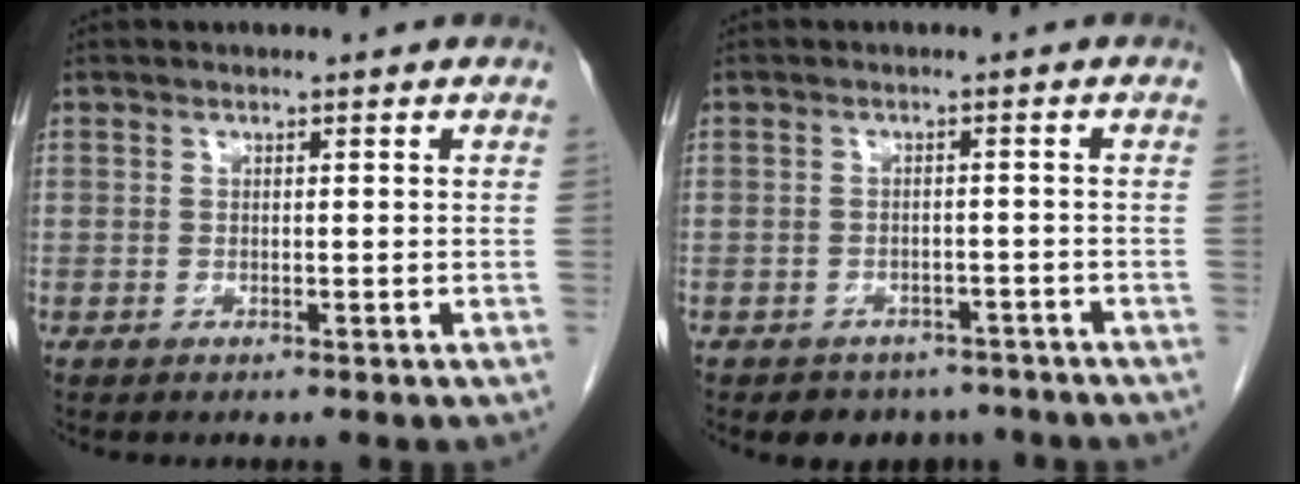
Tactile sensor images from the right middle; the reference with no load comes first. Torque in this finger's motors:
{"motor_torque": [0.01, -0.01, 0.02, 0.01]}